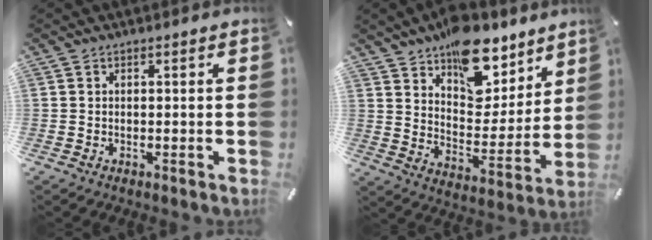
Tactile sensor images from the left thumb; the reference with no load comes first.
{"total": 16.4, "force": [12.1, 8.8, 6.9], "torque": [-0.087, -0.097, 0.217]}